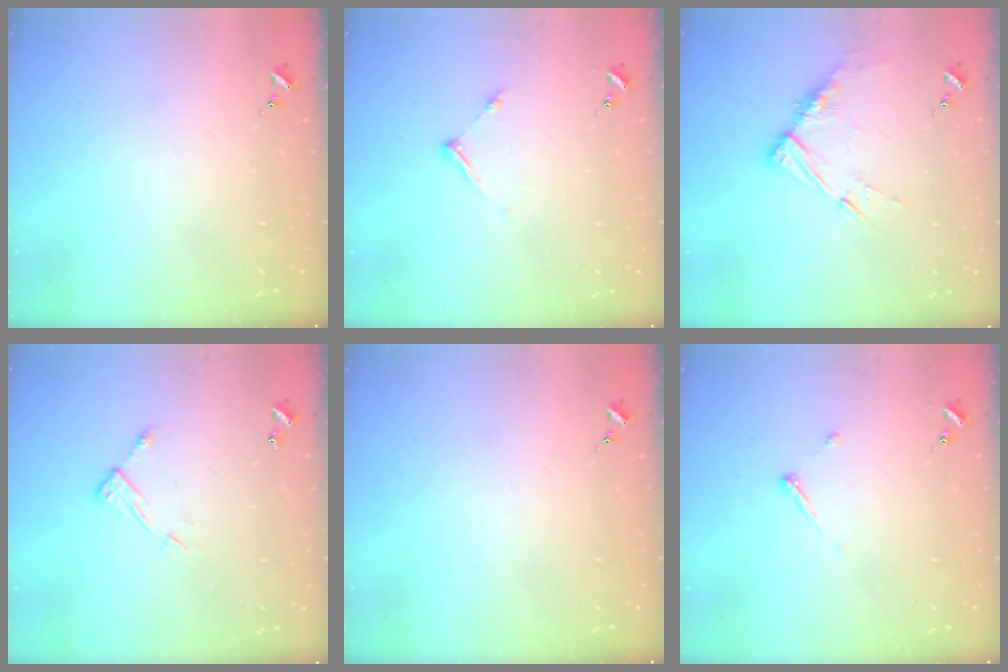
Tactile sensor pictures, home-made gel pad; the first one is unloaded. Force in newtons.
{"total": 5.6, "press": 5.6, "slide": 0.6}
{"total": 10.5, "press": 10.4, "slide": 1.0}
{"total": 6.3, "press": 6.3, "slide": 0.4}
{"total": 0.0}
{"total": 4.5, "press": 4.5, "slide": 0.4}